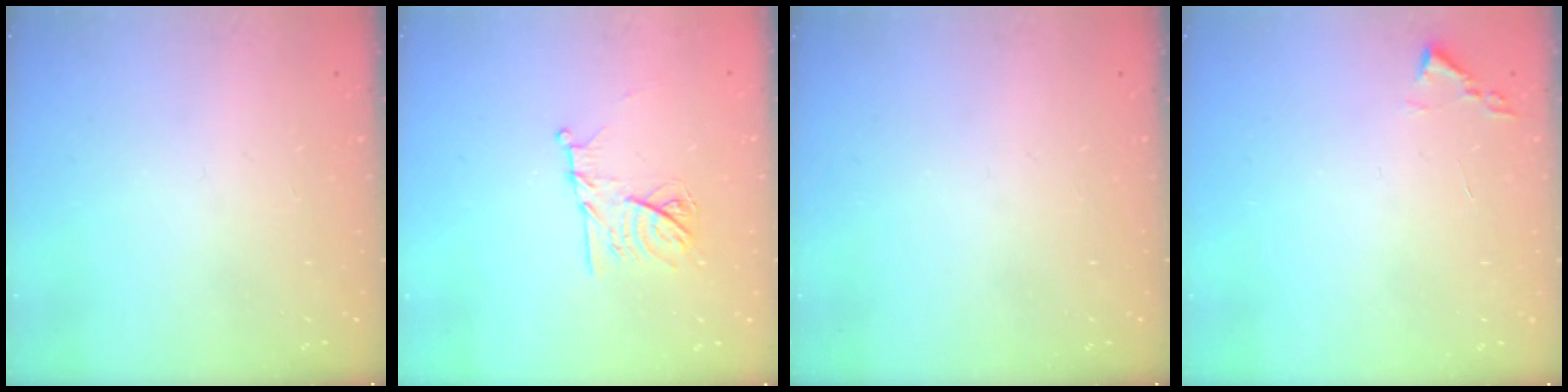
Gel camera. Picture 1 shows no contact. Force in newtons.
{"total": 11.7, "press": 11.7, "slide": 0.1}
{"total": 0.0}
{"total": 1.9, "press": 1.8, "slide": 0.3}